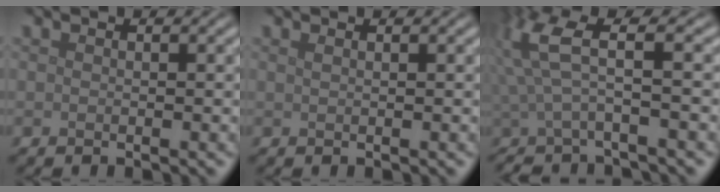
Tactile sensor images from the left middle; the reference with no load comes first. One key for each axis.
{"total": 0.8, "fx": 0.4, "fy": 0.4, "fz": 0.5, "tx": -0.004, "ty": 0.001, "tz": 0.002}
{"total": 3.8, "fx": 0.6, "fy": 0.4, "fz": 3.7, "tx": -0.083, "ty": 0.004, "tz": 0.001}